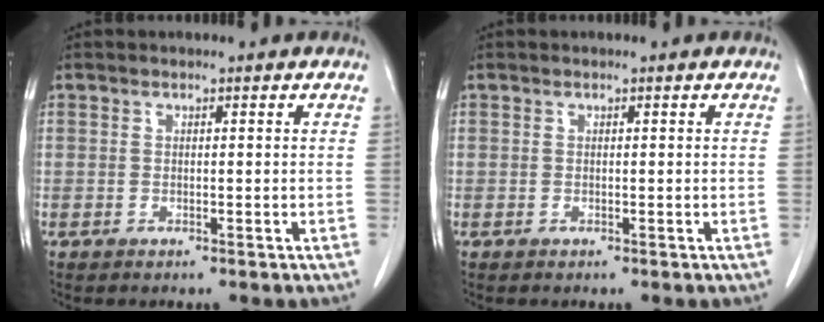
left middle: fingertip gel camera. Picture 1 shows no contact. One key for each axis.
{"total": 0.0}